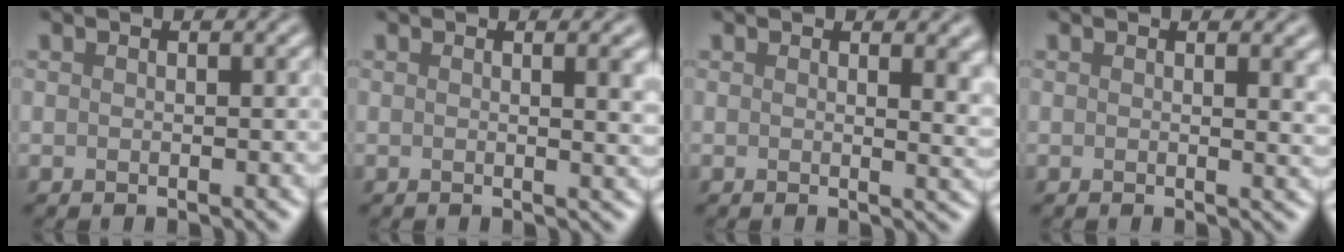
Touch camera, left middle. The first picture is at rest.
{"total": 2.4, "force": [0.7, 0.7, 2.2], "torque": [-0.019, -0.001, 0.009]}
{"total": 3.5, "force": [1.4, 1.6, 2.8], "torque": [-0.020, -0.002, 0.020]}
{"total": 2.0, "force": [0.9, 0.7, 1.7], "torque": [-0.016, -0.002, 0.014]}